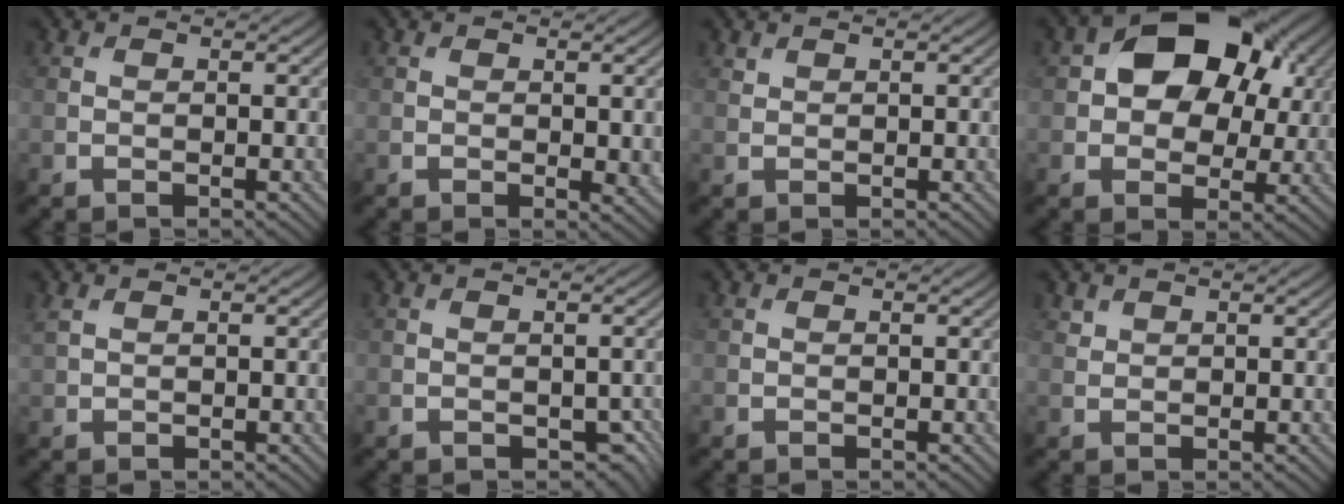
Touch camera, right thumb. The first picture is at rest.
{"total": 2.2, "force": [-0.1, 0.8, 2.0], "torque": [-0.027, -0.008, 0.002]}
{"total": 0.6, "force": [0.6, 0.2, 0.1], "torque": [-0.005, 0.000, 0.015]}
{"total": 13.3, "force": [3.8, 9.3, 8.8], "torque": [-0.142, 0.016, 0.049]}
{"total": 1.5, "force": [0.9, 0.7, 0.9], "torque": [-0.031, 0.004, 0.020]}
{"total": 2.7, "force": [-1.0, 1.9, 1.6], "torque": [-0.028, -0.015, -0.007]}
{"total": 0.0}
{"total": 1.0, "force": [0.9, 0.6, 0.2], "torque": [-0.005, -0.002, 0.021]}